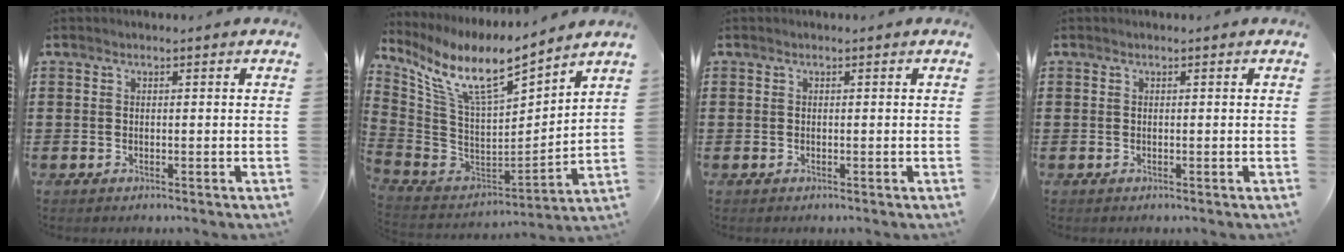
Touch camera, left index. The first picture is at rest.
{"total": 11.7, "force": [8.4, 2.6, 7.7], "torque": [-0.181, -0.056, 0.143]}
{"total": 0.0}
{"total": 0.0}